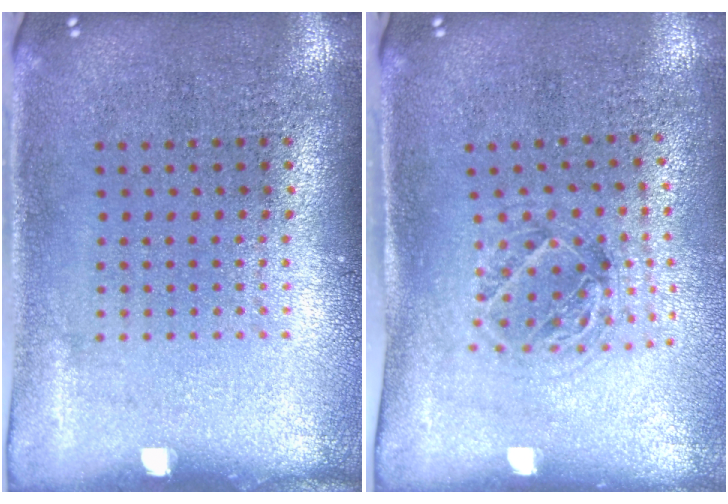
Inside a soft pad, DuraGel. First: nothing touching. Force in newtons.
{"total": 1.1, "press": 1.1, "slide": 0.3}